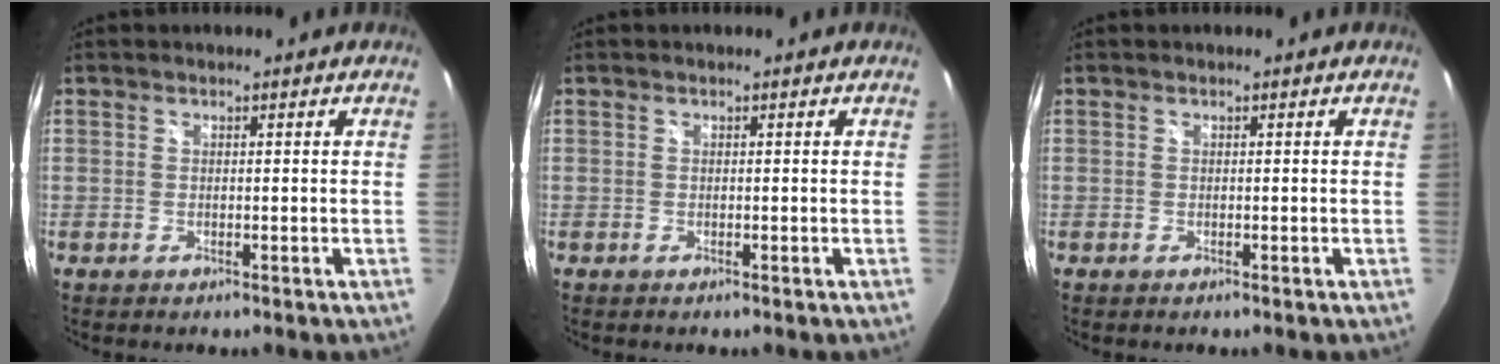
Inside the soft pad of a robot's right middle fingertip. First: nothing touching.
{"total": 0.0}
{"total": 0.0}